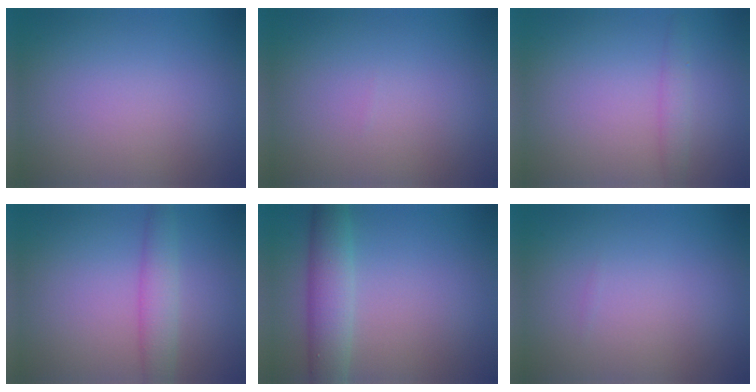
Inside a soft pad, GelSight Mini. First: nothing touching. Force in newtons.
{"total": 0.0}
{"total": 1.6, "press": 1.6, "slide": 0.0}
{"total": 3.2, "press": 3.2, "slide": 0.1}
{"total": 4.8, "press": 4.8, "slide": 0.2}
{"total": 0.0}